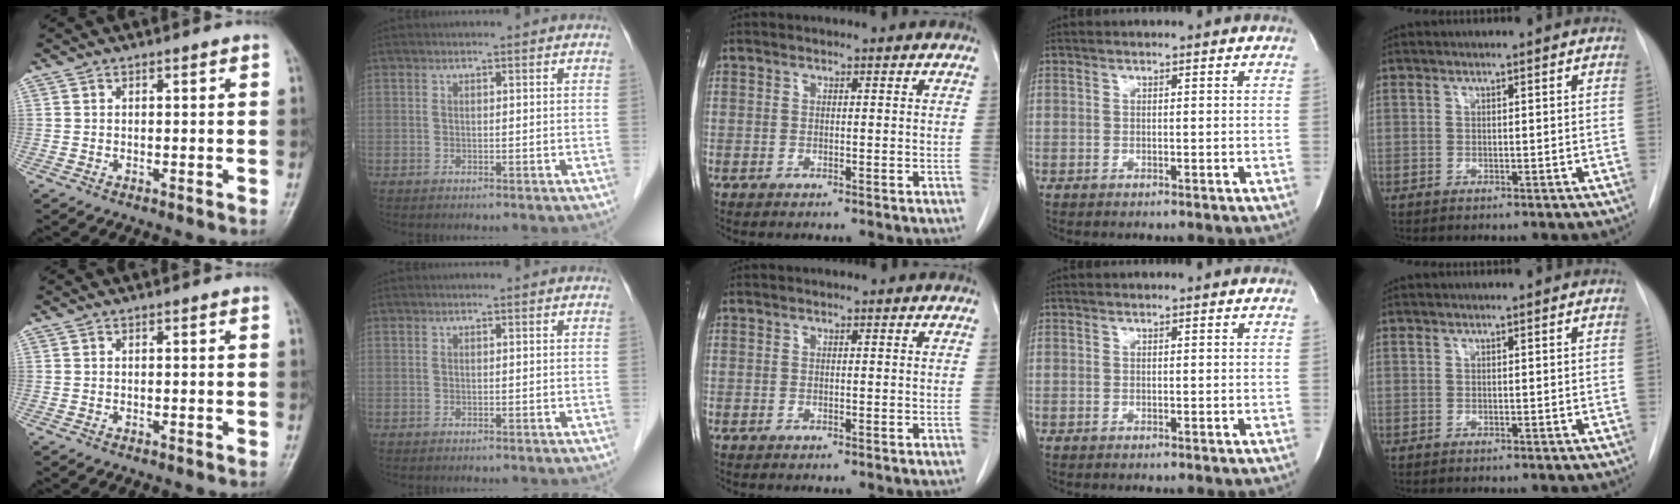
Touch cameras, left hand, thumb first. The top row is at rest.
{}